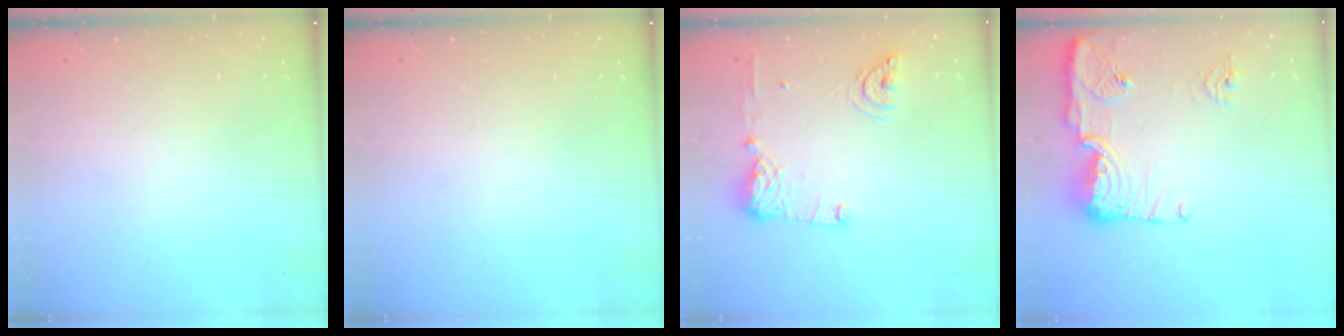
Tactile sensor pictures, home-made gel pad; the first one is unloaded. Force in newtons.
{"total": 0.0}
{"total": 12.7, "press": 12.4, "slide": 2.7}
{"total": 14.8, "press": 14.7, "slide": 1.5}